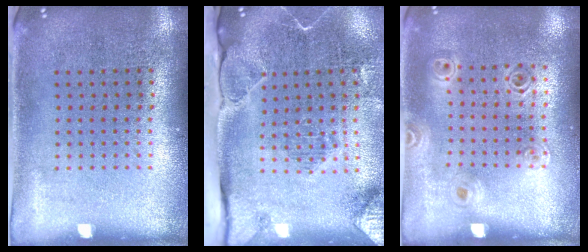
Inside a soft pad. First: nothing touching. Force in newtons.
{"total": 2.3, "press": 2.1, "slide": 1.1}
{"total": 1.1, "press": 1.0, "slide": 0.3}